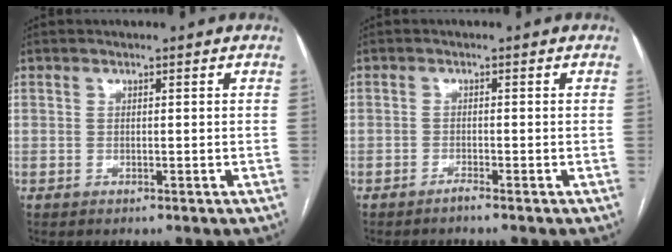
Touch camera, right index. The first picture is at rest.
{"total": 1.0, "force": [-0.9, -0.3, 0.3], "torque": [-0.009, 0.000, -0.018]}